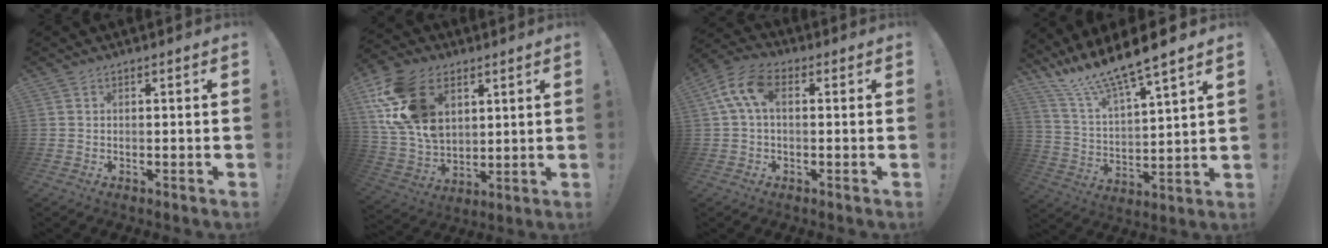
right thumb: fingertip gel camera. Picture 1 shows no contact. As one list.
[{"total": 20.2, "force": [8.2, 13.8, 12.2], "torque": [-0.246, -0.034, 0.153]}, {"total": 9.4, "force": [1.9, 5.1, 7.7], "torque": [-0.166, 0.007, 0.039]}, {"total": 12.1, "force": [10.8, -0.6, 5.5], "torque": [-0.126, -0.089, 0.185]}]